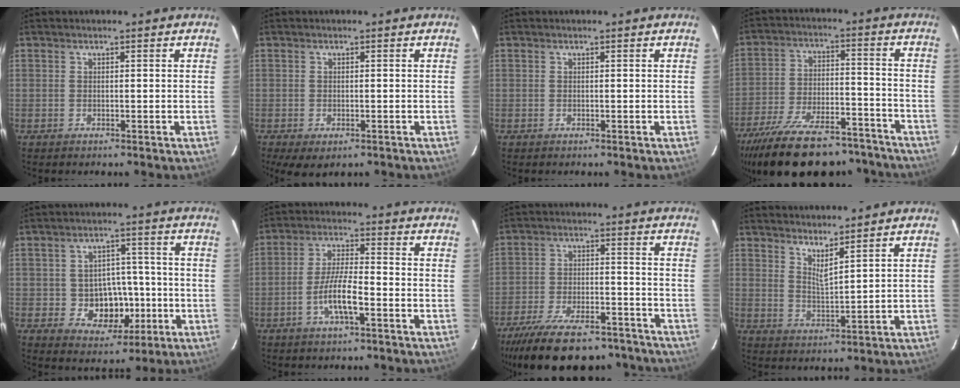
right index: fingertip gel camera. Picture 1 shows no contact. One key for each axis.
{"total": 4.6, "fx": -2.6, "fy": 2.1, "fz": 3.2, "tx": -0.064, "ty": -0.023, "tz": -0.035}
{"total": 0.0}
{"total": 27.1, "fx": -22.5, "fy": 9.2, "fz": 12.0, "tx": -0.236, "ty": -0.009, "tz": -0.319}
{"total": 8.8, "fx": -2.2, "fy": 7.4, "fz": 4.2, "tx": -0.081, "ty": 0.016, "tz": -0.015}
{"total": 7.2, "fx": -3.3, "fy": 1.2, "fz": 6.3, "tx": -0.128, "ty": 0.003, "tz": -0.061}
{"total": 23.2, "fx": -19.0, "fy": 7.8, "fz": 10.7, "tx": -0.216, "ty": -0.012, "tz": -0.272}
{"total": 4.4, "fx": 3.7, "fy": -0.1, "fz": 2.4, "tx": -0.043, "ty": -0.010, "tz": 0.061}